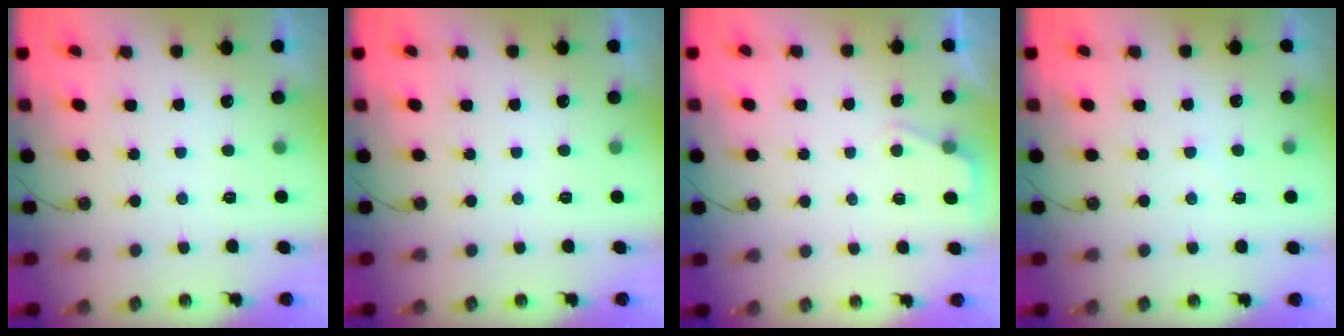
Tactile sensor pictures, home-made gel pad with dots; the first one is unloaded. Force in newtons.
{"total": 0.0}
{"total": 2.7, "press": 2.7, "slide": 0.4}
{"total": 2.4, "press": 2.4, "slide": 0.4}